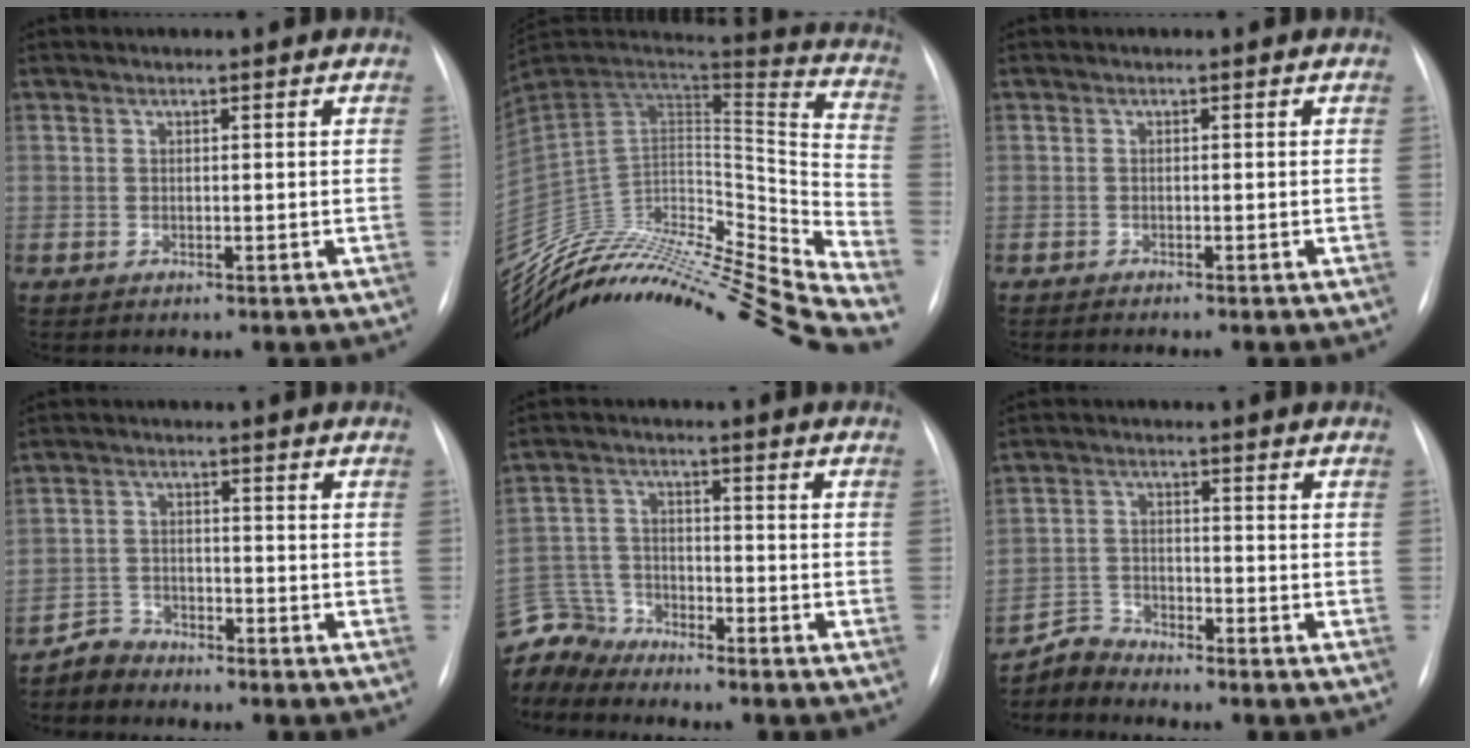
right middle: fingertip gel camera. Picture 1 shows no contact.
{"total": 36.0, "force": [-32.3, 3.0, 15.6], "torque": [-0.195, -0.025, -0.489]}
{"total": 1.8, "force": [-1.5, -0.1, 0.9], "torque": [-0.007, -0.001, -0.018]}
{"total": 3.4, "force": [-3.1, 1.1, -0.9], "torque": [0.022, -0.004, -0.061]}
{"total": 9.8, "force": [-9.4, 2.8, 0.6], "torque": [-0.027, 0.016, -0.186]}
{"total": 3.9, "force": [-3.7, 0.0, -1.2], "torque": [0.026, -0.009, -0.072]}